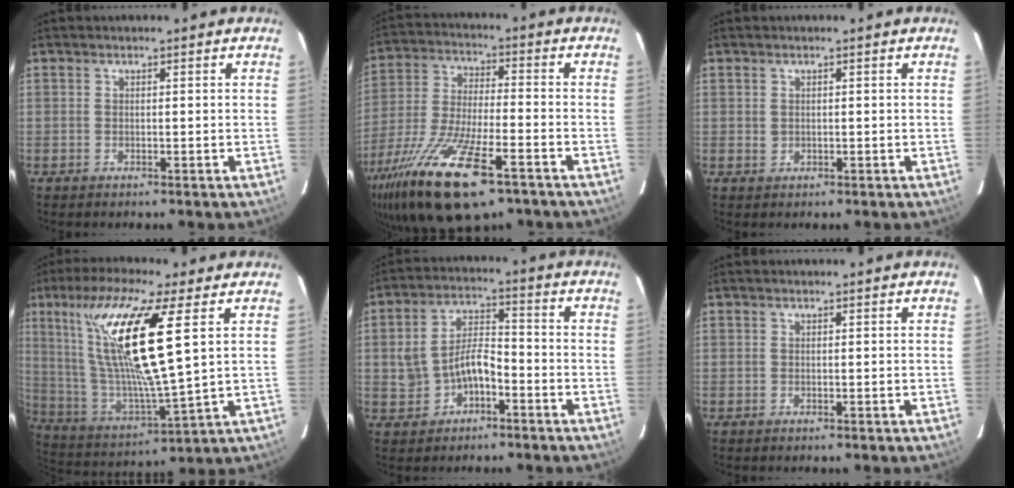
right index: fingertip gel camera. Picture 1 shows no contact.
{"total": 22.9, "force": [-14.0, 7.2, 16.7], "torque": [-0.338, -0.059, -0.250]}
{"total": 0.9, "force": [0.2, 0.8, 0.3], "torque": [-0.004, 0.002, 0.005]}
{"total": 20.5, "force": [7.6, 2.6, 18.8], "torque": [-0.351, 0.005, 0.154]}
{"total": 7.7, "force": [-2.6, 4.7, 5.5], "torque": [-0.111, 0.018, -0.033]}
{"total": 0.0}